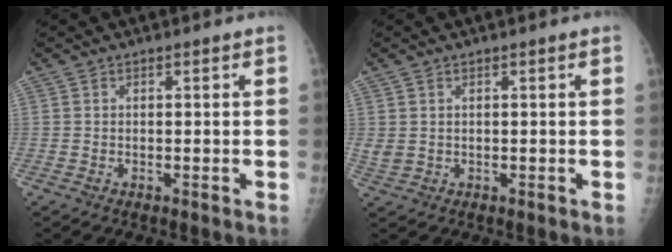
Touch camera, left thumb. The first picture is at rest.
{"total": 2.0, "force": [0.6, 1.4, 1.3], "torque": [-0.033, 0.002, 0.020]}